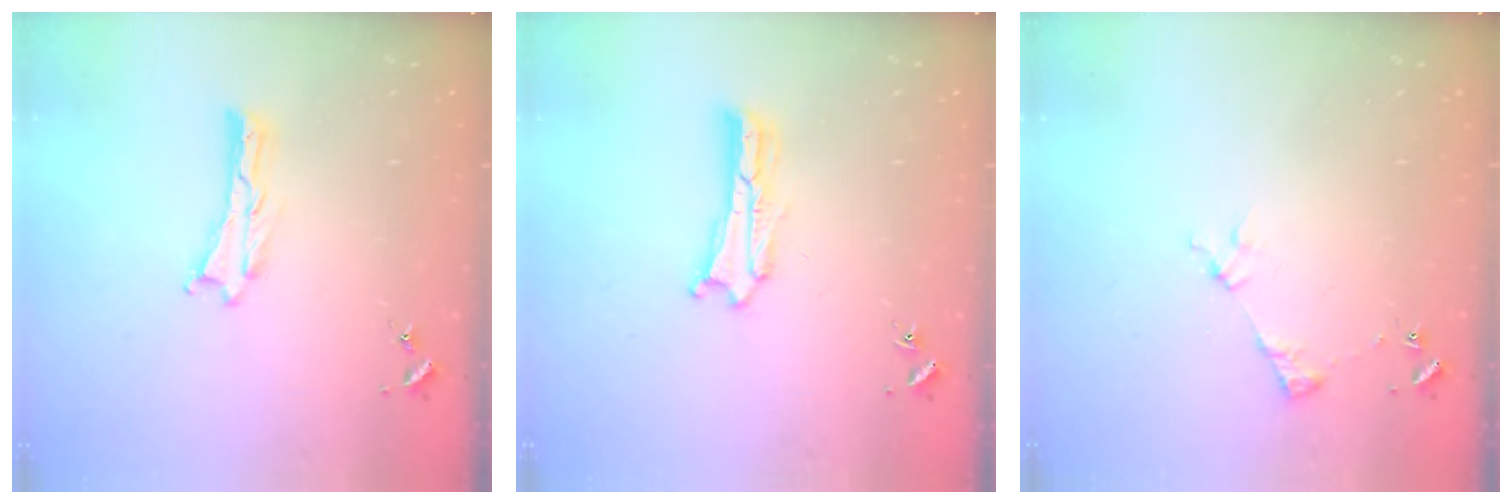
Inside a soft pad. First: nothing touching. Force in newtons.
{"total": 1.2, "press": 1.2, "slide": 0.2}
{"total": 2.9, "press": 2.9, "slide": 0.4}